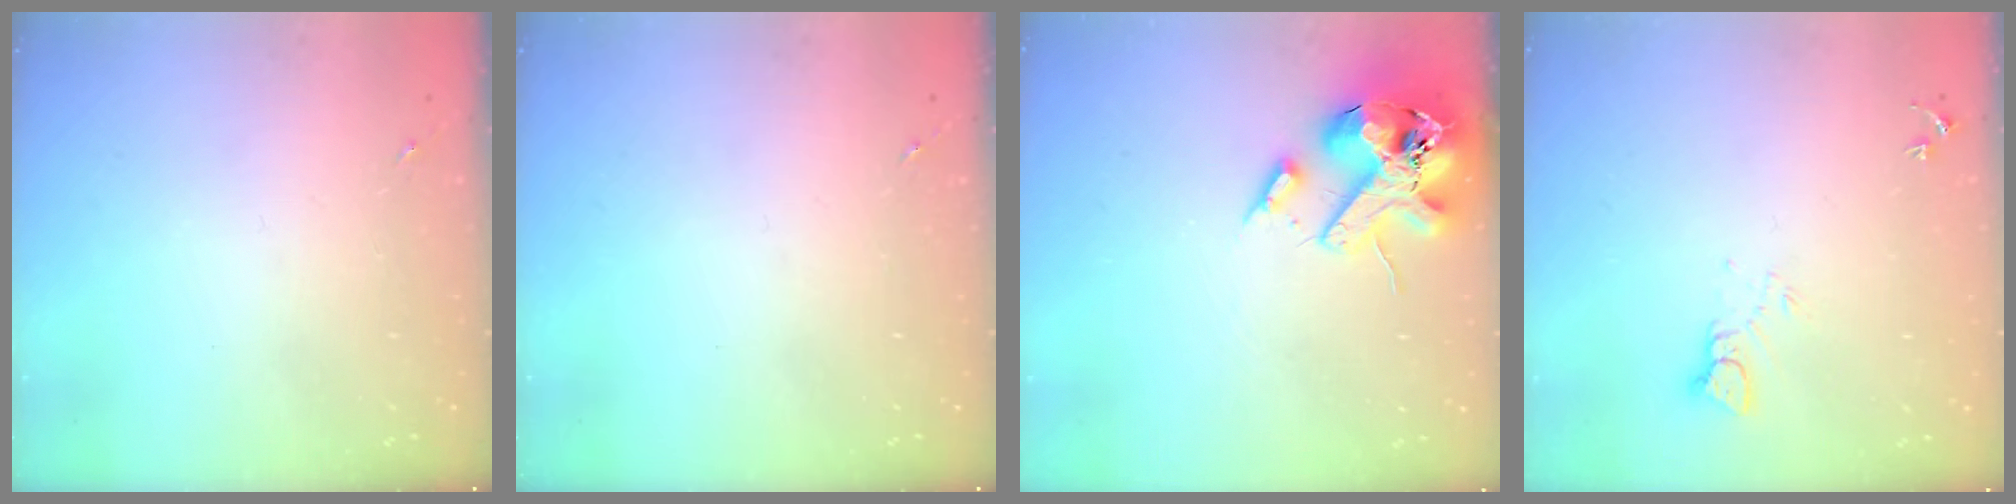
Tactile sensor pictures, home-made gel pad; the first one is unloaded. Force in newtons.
{"total": 0.0}
{"total": 17.4, "press": 17.1, "slide": 2.9}
{"total": 3.6, "press": 3.5, "slide": 0.3}